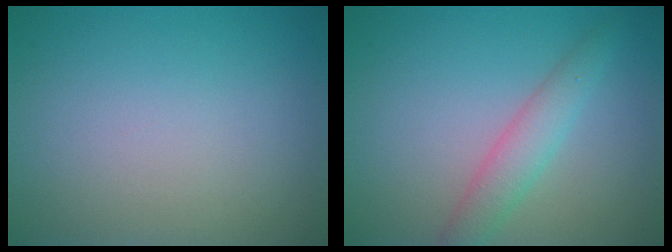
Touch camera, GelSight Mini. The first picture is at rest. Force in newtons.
{"total": 2.9, "press": 2.9, "slide": 0.1}